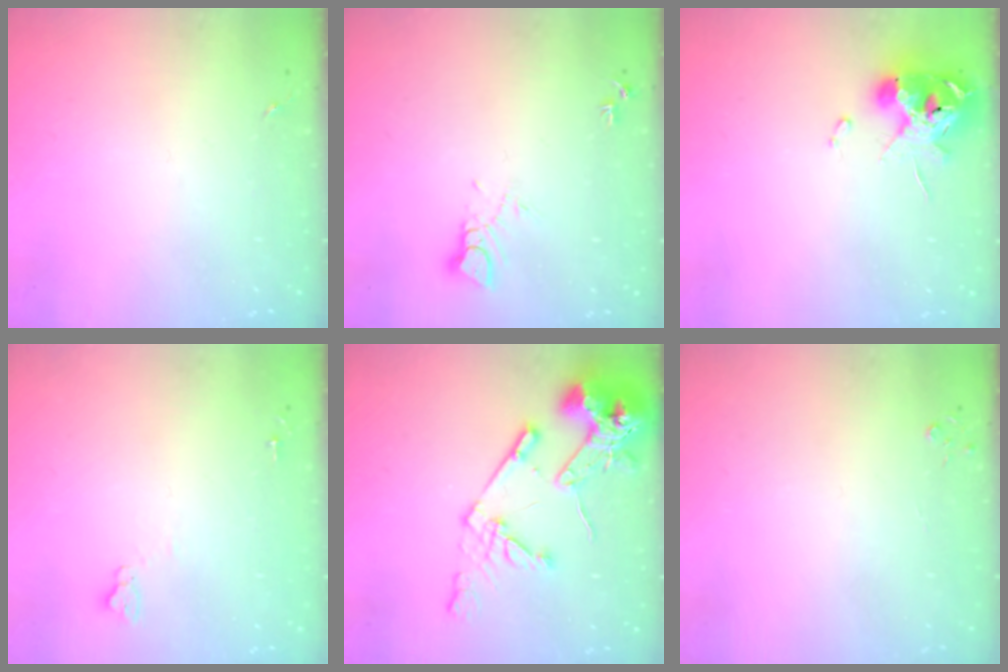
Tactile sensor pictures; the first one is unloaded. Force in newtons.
{"total": 3.8, "press": 3.8, "slide": 0.2}
{"total": 14.0, "press": 13.9, "slide": 1.7}
{"total": 3.8, "press": 3.8, "slide": 0.3}
{"total": 16.7, "press": 16.5, "slide": 2.1}
{"total": 2.8, "press": 2.8, "slide": 0.3}